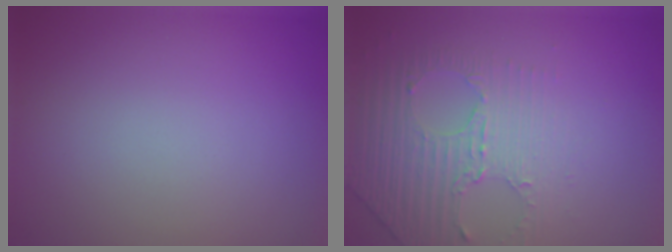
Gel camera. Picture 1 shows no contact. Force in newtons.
{"total": 4.5, "press": 3.1, "slide": 3.2}